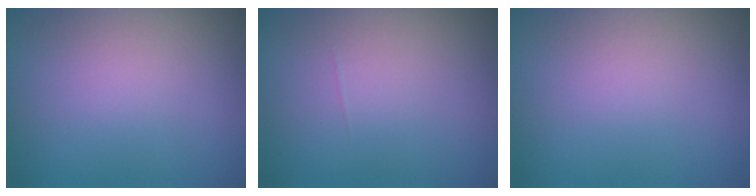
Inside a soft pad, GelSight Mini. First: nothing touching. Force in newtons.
{"total": 0.0}
{"total": 0.0}